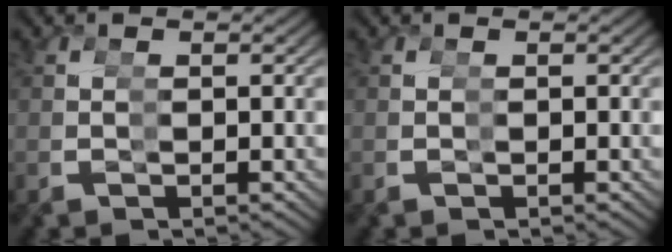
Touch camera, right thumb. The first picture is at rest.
{"total": 0.0}